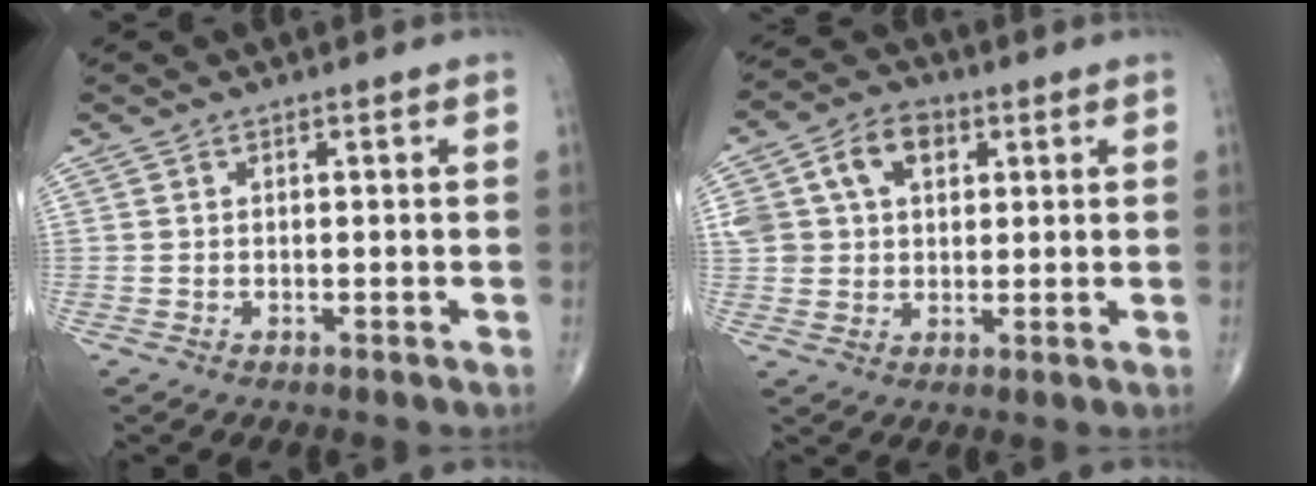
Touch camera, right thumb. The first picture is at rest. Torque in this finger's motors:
{"motor_torque": [1.22, 1.22, 0.97, 0.45, 0.06]}